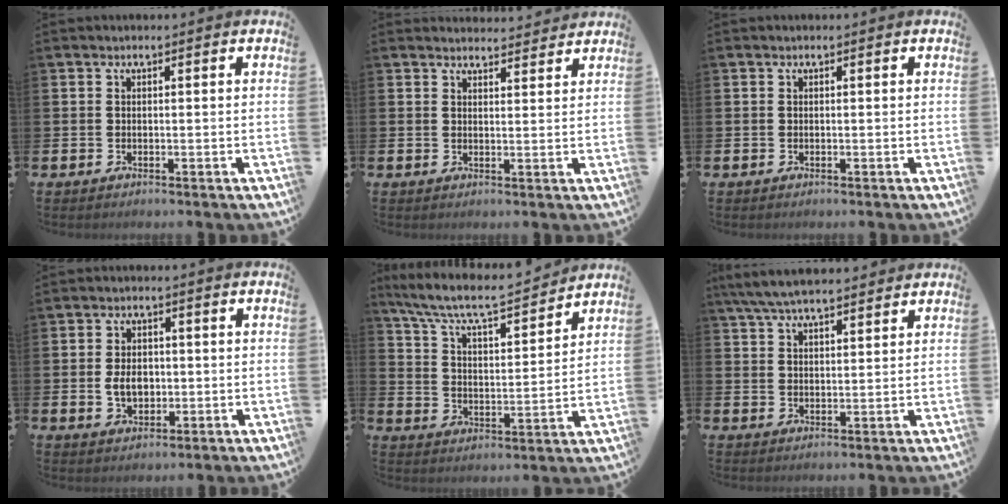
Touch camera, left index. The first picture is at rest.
{"total": 2.9, "force": [2.9, 0.4, -0.1], "torque": [0.010, -0.020, 0.050]}
{"total": 0.0}
{"total": 3.9, "force": [-0.2, 2.8, 2.8], "torque": [-0.036, 0.001, -0.010]}
{"total": 8.2, "force": [7.6, 1.3, 3.0], "torque": [-0.091, -0.053, 0.128]}
{"total": 5.8, "force": [5.5, 1.0, 1.8], "torque": [-0.057, -0.014, 0.103]}